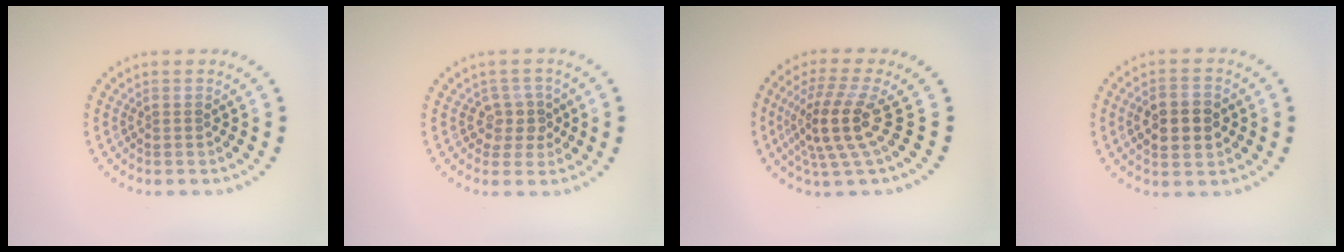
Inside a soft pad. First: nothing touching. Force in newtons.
{"total": 2.2, "press": 1.9, "slide": 1.1}
{"total": 4.7, "press": 3.7, "slide": 2.8}
{"total": 4.6, "press": 4.6, "slide": 0.1}